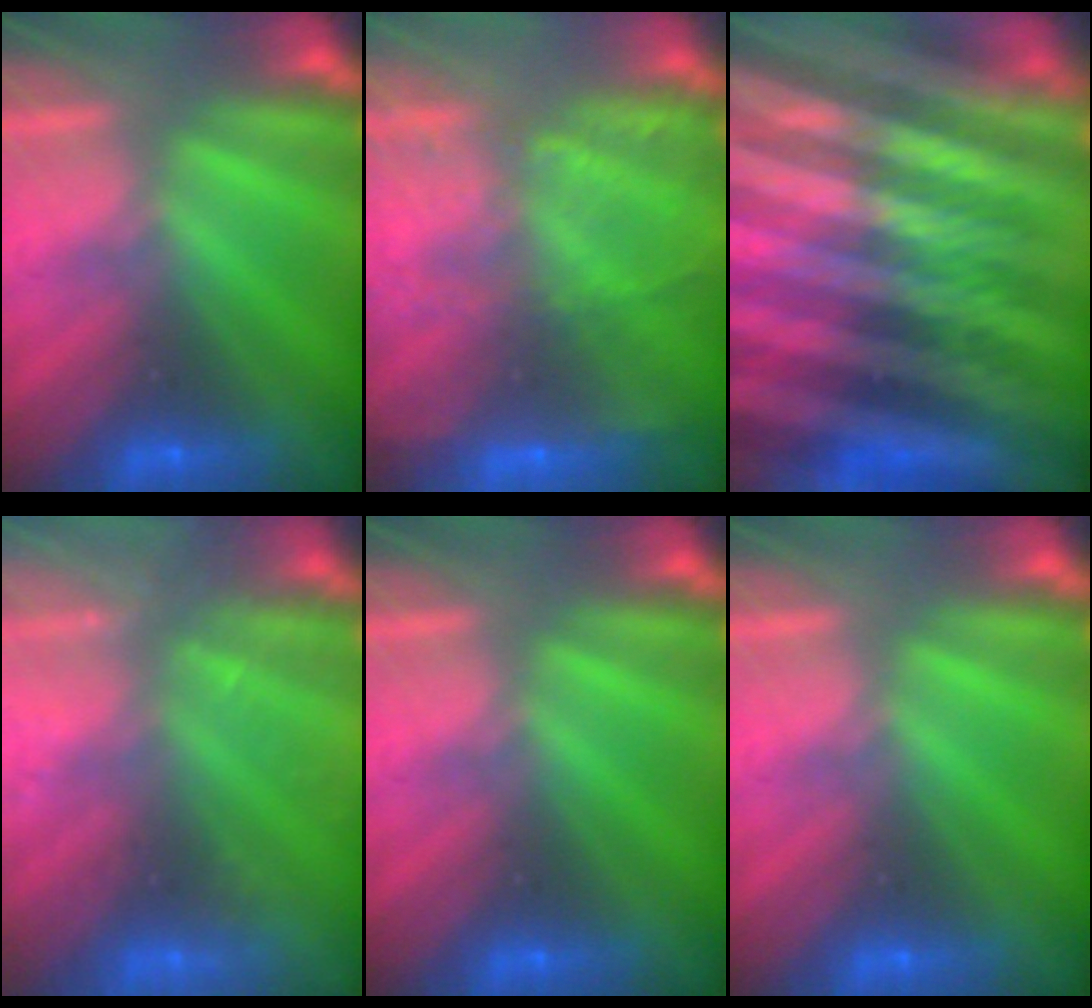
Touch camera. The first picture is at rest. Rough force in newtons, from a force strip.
{"total": 8.1}
{"total": 7.8}
{"total": 2.7}
{"total": 0.0}
{"total": 0.0}